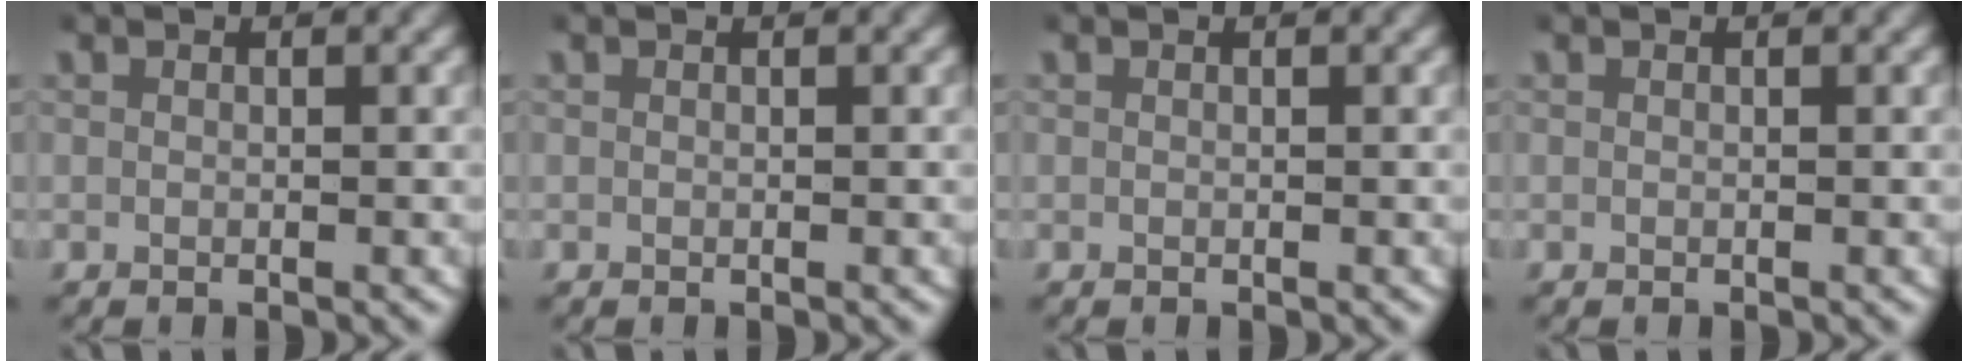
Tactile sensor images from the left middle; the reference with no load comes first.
{"total": 0.0}
{"total": 0.0}
{"total": 0.0}